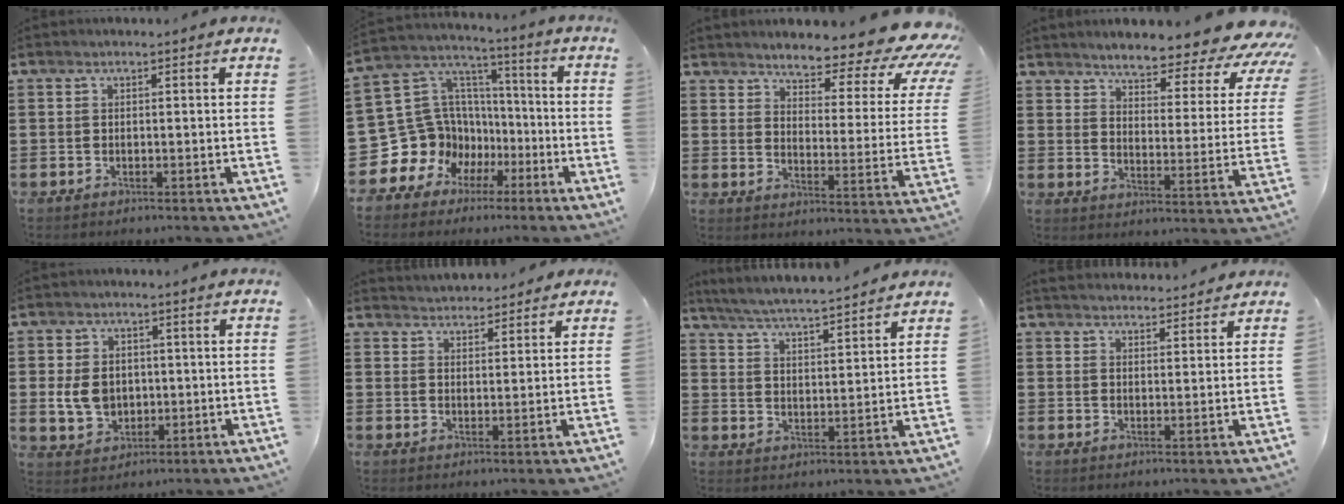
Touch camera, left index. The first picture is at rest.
{"total": 13.4, "force": [-5.3, 12.0, 2.7], "torque": [-0.126, -0.019, -0.066]}
{"total": 6.9, "force": [5.7, 1.1, 3.6], "torque": [-0.063, -0.055, 0.089]}
{"total": 5.6, "force": [5.1, 0.4, 2.4], "torque": [-0.056, -0.048, 0.078]}
{"total": 5.8, "force": [-0.2, 4.6, 3.5], "torque": [-0.083, 0.003, -0.009]}
{"total": 3.0, "force": [3.0, 0.3, -0.1], "torque": [-0.007, -0.010, 0.056]}
{"total": 4.6, "force": [4.4, -0.7, 1.2], "torque": [-0.046, -0.034, 0.071]}
{"total": 2.8, "force": [2.8, 0.1, 0.0], "torque": [-0.008, -0.009, 0.052]}